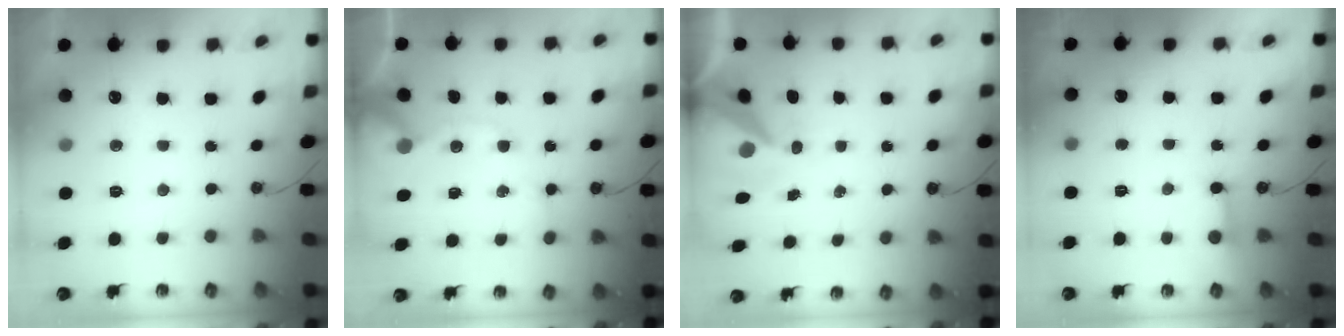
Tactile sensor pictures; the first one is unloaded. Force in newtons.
{"total": 11.8, "press": 11.7, "slide": 1.6}
{"total": 10.8, "press": 10.7, "slide": 1.4}
{"total": 3.0, "press": 3.0, "slide": 0.2}